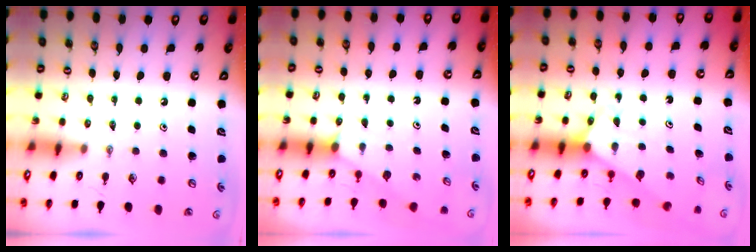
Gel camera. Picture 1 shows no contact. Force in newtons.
{"total": 2.0, "press": 2.0, "slide": 0.2}
{"total": 2.5, "press": 2.5, "slide": 0.2}